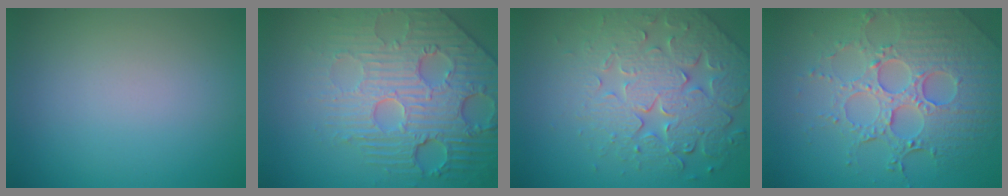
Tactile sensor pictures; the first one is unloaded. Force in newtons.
{"total": 7.0, "press": 5.7, "slide": 4.0}
{"total": 6.4, "press": 5.5, "slide": 3.4}
{"total": 7.1, "press": 5.5, "slide": 4.6}